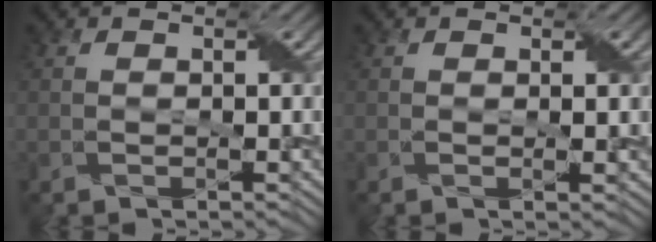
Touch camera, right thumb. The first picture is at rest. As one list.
[{"total": 1.3, "force": [0.2, 0.0, 1.3], "torque": [-0.023, 0.001, 0.000]}]